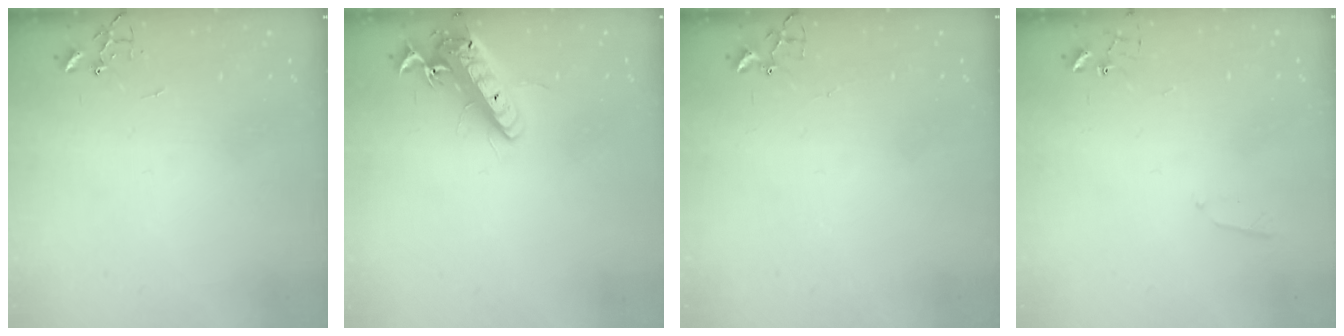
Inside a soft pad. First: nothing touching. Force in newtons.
{"total": 14.3, "press": 14.0, "slide": 3.0}
{"total": 2.4, "press": 2.4, "slide": 0.3}
{"total": 4.1, "press": 4.0, "slide": 0.8}